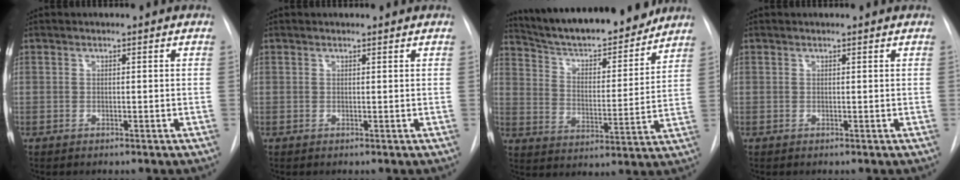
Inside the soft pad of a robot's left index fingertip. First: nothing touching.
{"total": 1.4, "force": [1.4, 0.0, 0.1], "torque": [-0.006, 0.009, 0.020]}
{"total": 19.2, "force": [17.4, 3.2, 7.5], "torque": [-0.120, -0.003, 0.266]}
{"total": 1.2, "force": [1.2, -0.1, 0.1], "torque": [-0.008, 0.007, 0.016]}